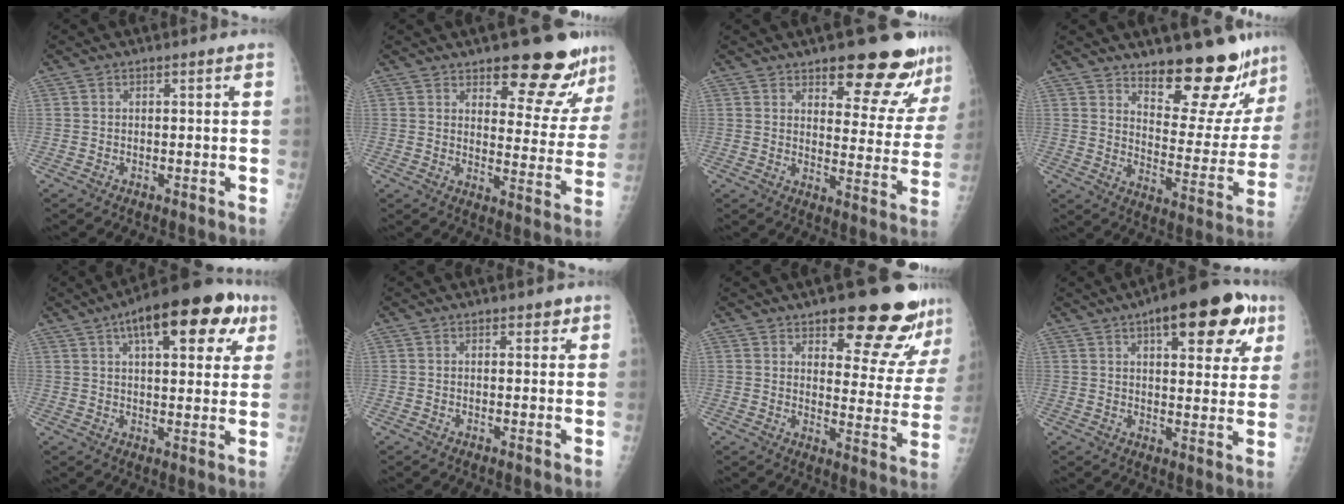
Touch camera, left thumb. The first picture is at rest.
{"total": 15.2, "force": [11.9, 5.1, 8.0], "torque": [-0.053, -0.088, 0.149]}
{"total": 15.9, "force": [12.0, 5.2, 9.0], "torque": [-0.068, -0.082, 0.152]}
{"total": 18.2, "force": [15.4, 5.2, 8.2], "torque": [-0.061, -0.134, 0.210]}
{"total": 18.9, "force": [8.9, 7.7, 14.8], "torque": [-0.182, 0.002, 0.122]}
{"total": 1.7, "force": [1.1, 0.9, 0.8], "torque": [0.005, -0.004, 0.011]}
{"total": 18.0, "force": [13.5, 5.9, 10.4], "torque": [-0.085, -0.088, 0.170]}
{"total": 17.6, "force": [8.7, 7.0, 13.6], "torque": [-0.145, -0.012, 0.114]}